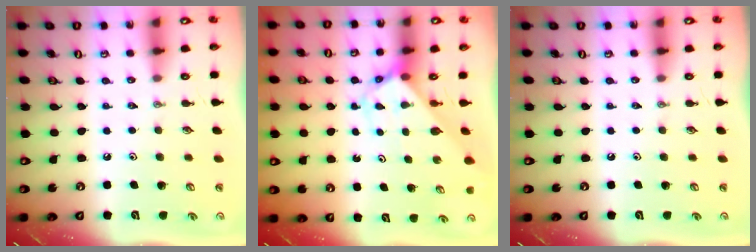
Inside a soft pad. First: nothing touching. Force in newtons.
{"total": 2.7, "press": 2.7, "slide": 0.1}
{"total": 0.0}